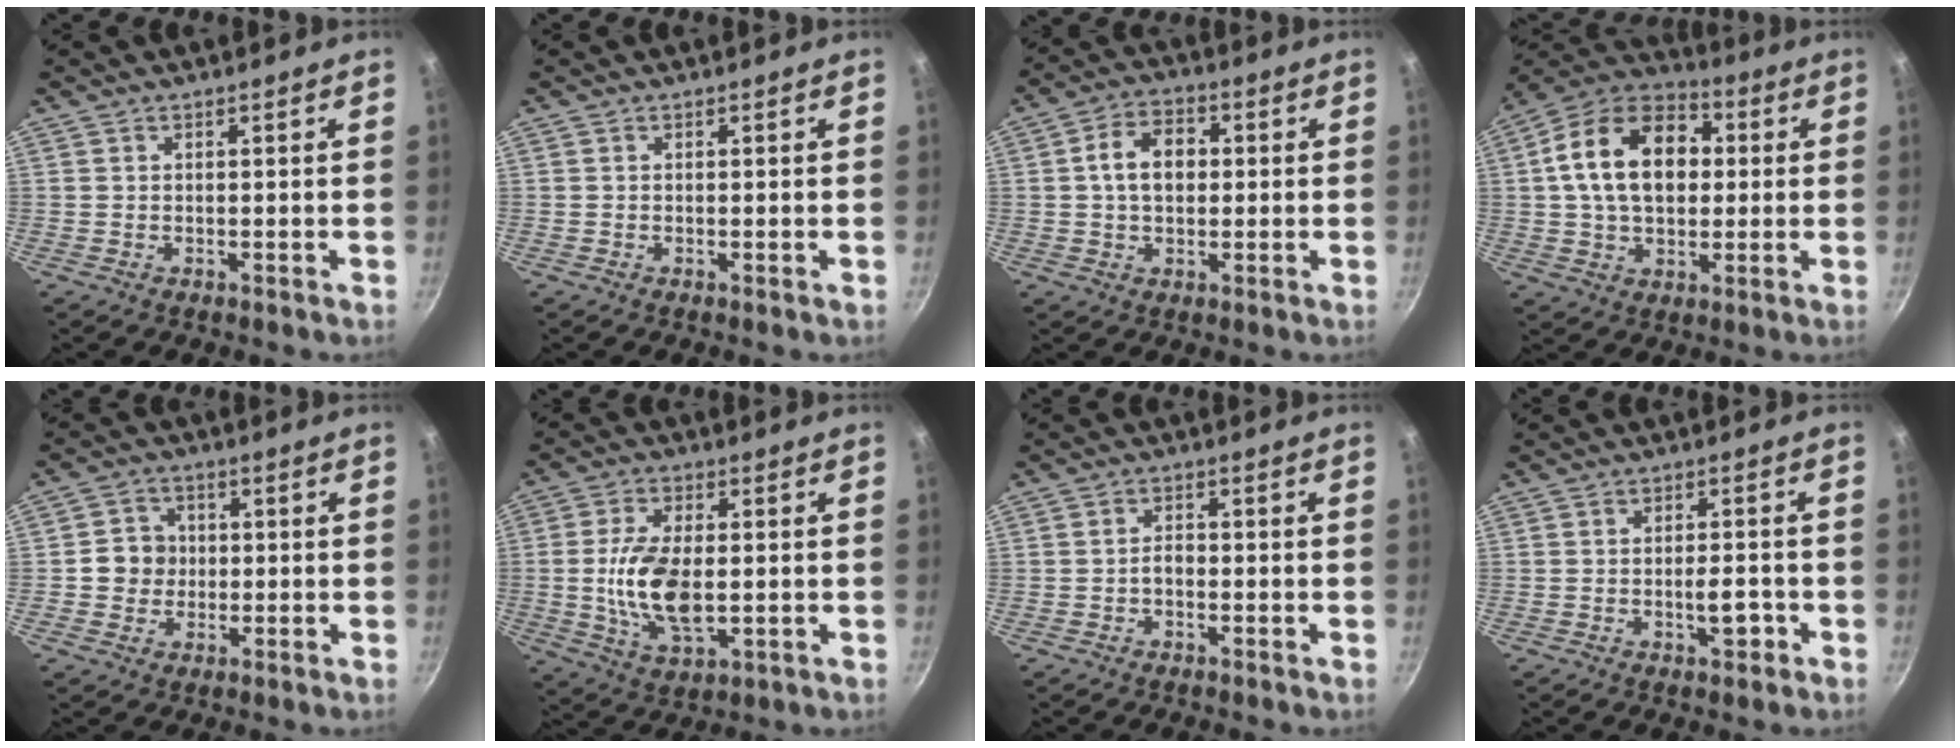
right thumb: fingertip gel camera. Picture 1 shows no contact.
{"total": 0.0}
{"total": 8.5, "force": [0.8, 6.0, 6.0], "torque": [-0.081, 0.017, 0.005]}
{"total": 18.7, "force": [2.5, 12.8, 13.4], "torque": [-0.194, 0.027, 0.028]}
{"total": 5.7, "force": [-0.2, 5.3, 2.0], "torque": [-0.001, 0.010, -0.013]}
{"total": 12.5, "force": [-0.6, 6.5, 10.7], "torque": [-0.204, -0.003, -0.009]}
{"total": 2.0, "force": [-0.8, 1.2, 1.4], "torque": [-0.016, 0.015, -0.015]}
{"total": 3.9, "force": [-1.6, 1.7, 3.2], "torque": [-0.033, 0.010, -0.023]}